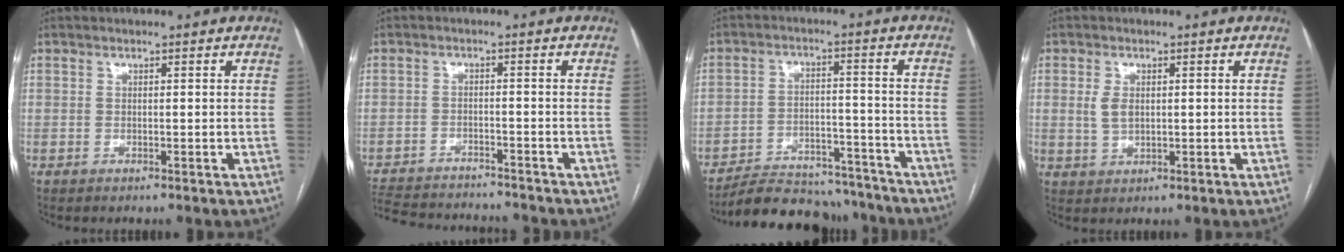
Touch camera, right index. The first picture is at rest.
{"total": 15.8, "force": [-14.6, 3.1, 5.2], "torque": [-0.125, -0.011, -0.209]}
{"total": 15.7, "force": [-14.5, 4.8, 3.9], "torque": [-0.059, 0.015, -0.207]}
{"total": 3.1, "force": [0.5, 1.8, 2.4], "torque": [-0.051, 0.003, 0.015]}